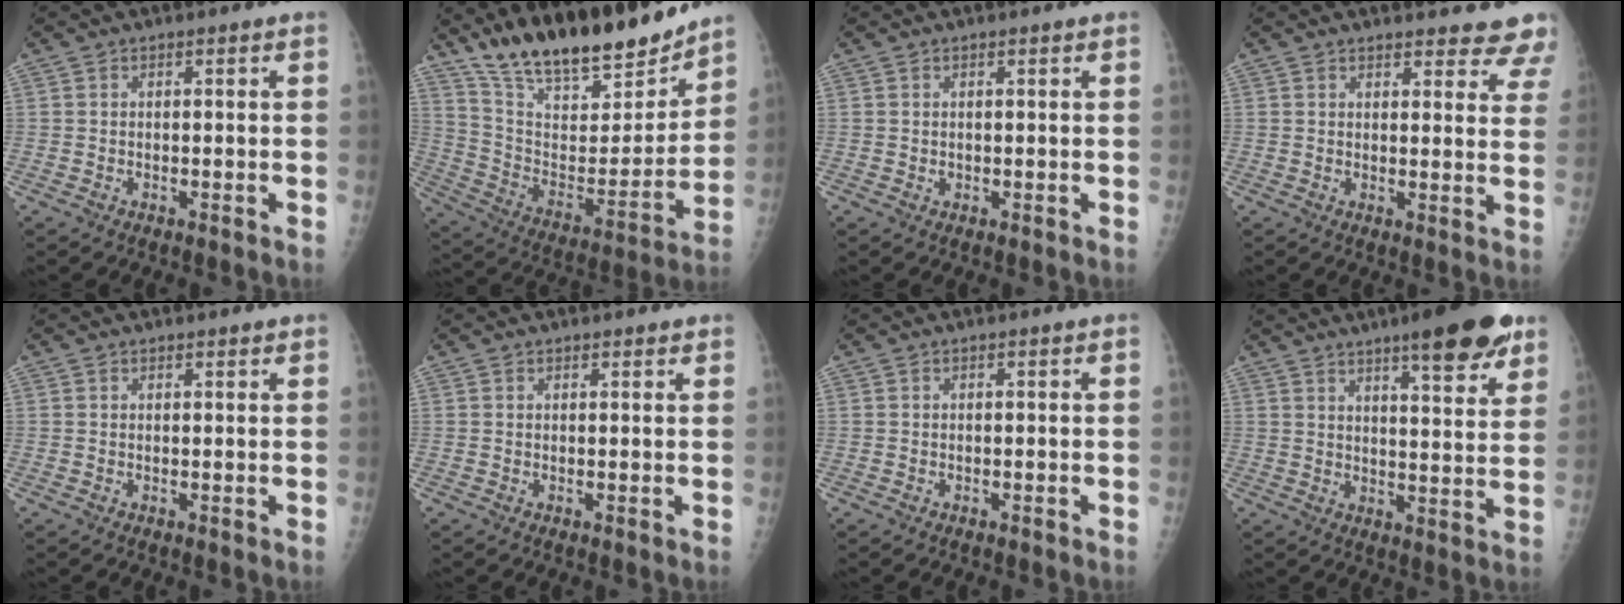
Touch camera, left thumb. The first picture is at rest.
{"total": 23.4, "force": [19.4, 7.0, 11.0], "torque": [-0.148, -0.095, 0.331]}
{"total": 0.6, "force": [0.4, 0.5, 0.1], "torque": [0.003, -0.002, 0.004]}
{"total": 11.2, "force": [10.5, 3.1, 2.2], "torque": [0.028, -0.056, 0.093]}
{"total": 0.9, "force": [0.8, 0.4, 0.2], "torque": [0.001, -0.005, 0.010]}
{"total": 1.1, "force": [1.0, 0.5, 0.2], "torque": [0.005, -0.005, 0.011]}
{"total": 0.0}
{"total": 15.1, "force": [9.8, 3.5, 10.9], "torque": [-0.120, -0.045, 0.137]}